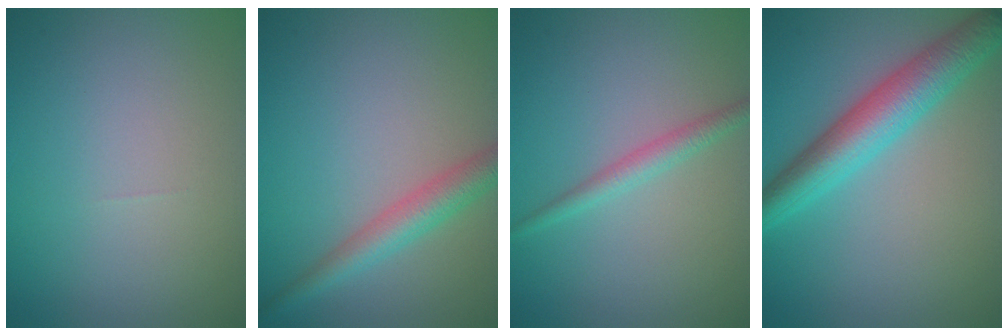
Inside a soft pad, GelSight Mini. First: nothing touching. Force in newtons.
{"total": 3.3, "press": 3.3, "slide": 0.1}
{"total": 1.8, "press": 1.8, "slide": 0.1}
{"total": 5.8, "press": 5.8, "slide": 0.1}